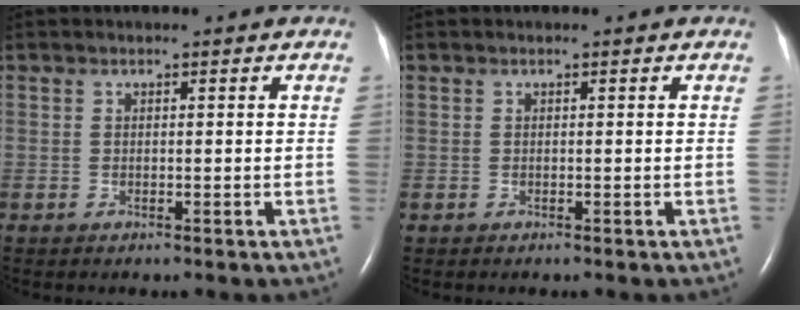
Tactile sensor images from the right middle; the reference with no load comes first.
{"total": 0.0}